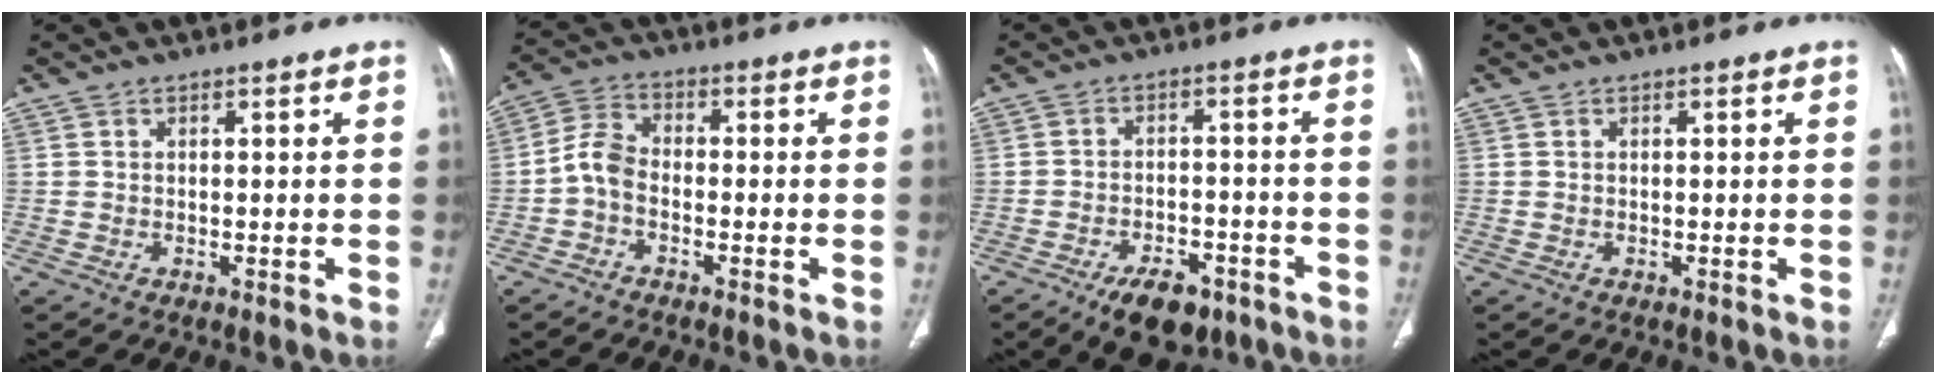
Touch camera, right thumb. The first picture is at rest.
{"total": 4.9, "force": [-1.7, 3.1, 3.5], "torque": [-0.068, 0.022, -0.045]}
{"total": 8.8, "force": [-5.7, 4.5, 5.0], "torque": [-0.059, 0.025, -0.083]}
{"total": 0.0}